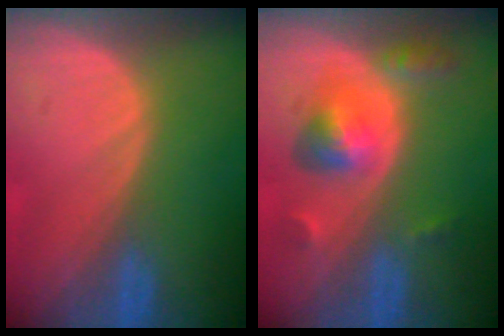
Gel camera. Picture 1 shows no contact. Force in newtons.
{"total": 5.9, "press": 5.5, "slide": 2.1}